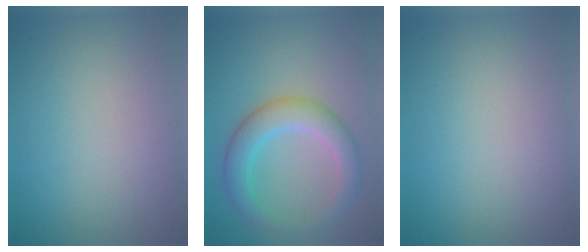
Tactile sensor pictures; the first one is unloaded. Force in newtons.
{"total": 4.5, "press": 4.5, "slide": 0.1}
{"total": 0.0}